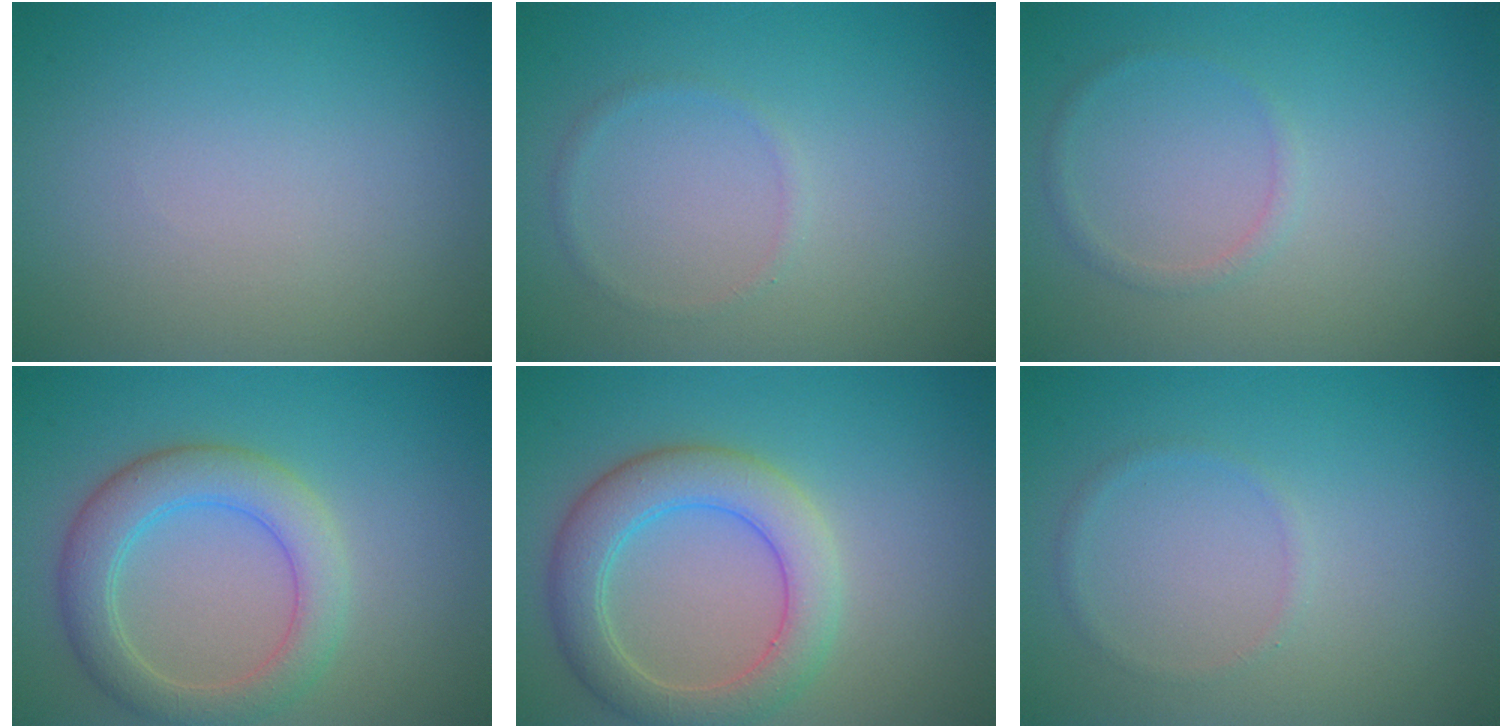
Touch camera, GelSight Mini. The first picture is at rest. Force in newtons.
{"total": 0.8, "press": 0.8, "slide": 0.1}
{"total": 1.0, "press": 1.0, "slide": 0.0}
{"total": 4.8, "press": 4.8, "slide": 0.6}
{"total": 5.3, "press": 5.3, "slide": 0.4}
{"total": 0.8, "press": 0.8, "slide": 0.1}